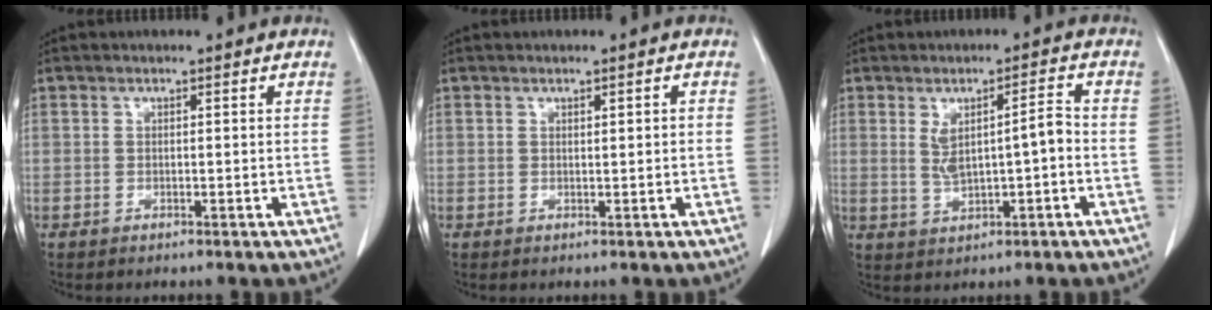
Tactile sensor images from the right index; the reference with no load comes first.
{"total": 0.6, "force": [0.1, 0.1, 0.6], "torque": [-0.010, 0.000, 0.004]}
{"total": 5.5, "force": [0.0, 1.3, 5.3], "torque": [-0.093, 0.012, 0.010]}